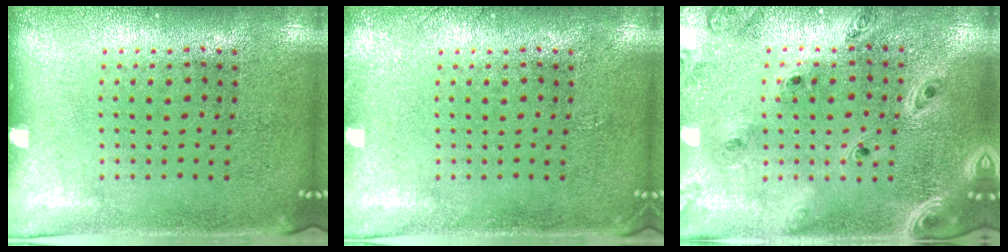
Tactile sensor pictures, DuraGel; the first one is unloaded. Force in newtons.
{"total": 0.7, "press": 0.7, "slide": 0.1}
{"total": 1.5, "press": 1.5, "slide": 0.3}